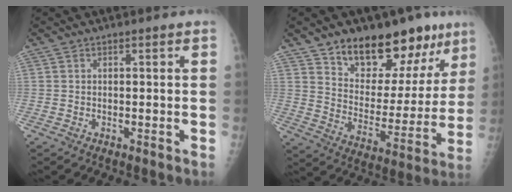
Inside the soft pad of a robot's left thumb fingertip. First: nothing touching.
{"total": 20.1, "force": [13.4, 10.5, 10.7], "torque": [-0.100, -0.074, 0.209]}